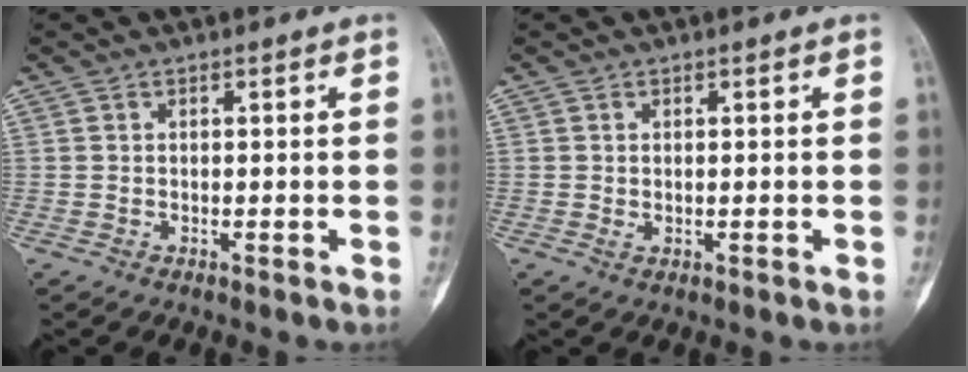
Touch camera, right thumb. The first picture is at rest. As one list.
[{"total": 0.7, "force": [0.0, 0.5, 0.5], "torque": [-0.011, -0.001, 0.005]}]